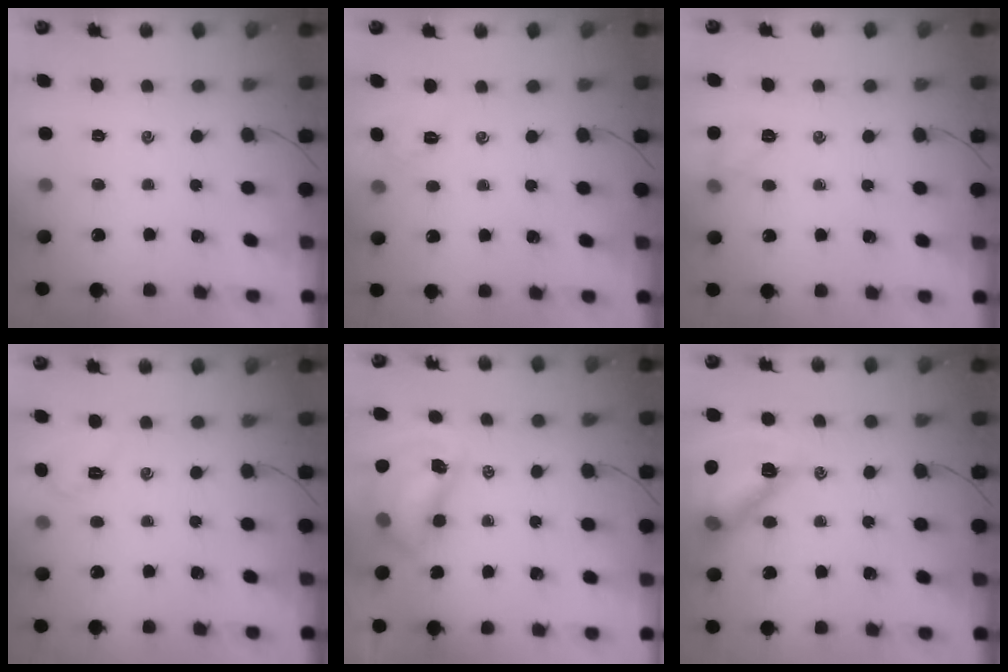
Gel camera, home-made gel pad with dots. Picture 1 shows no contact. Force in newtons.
{"total": 3.1, "press": 2.9, "slide": 0.9}
{"total": 6.6, "press": 6.5, "slide": 1.3}
{"total": 6.9, "press": 6.7, "slide": 1.6}
{"total": 9.9, "press": 9.6, "slide": 2.1}
{"total": 17.3, "press": 17.1, "slide": 2.3}